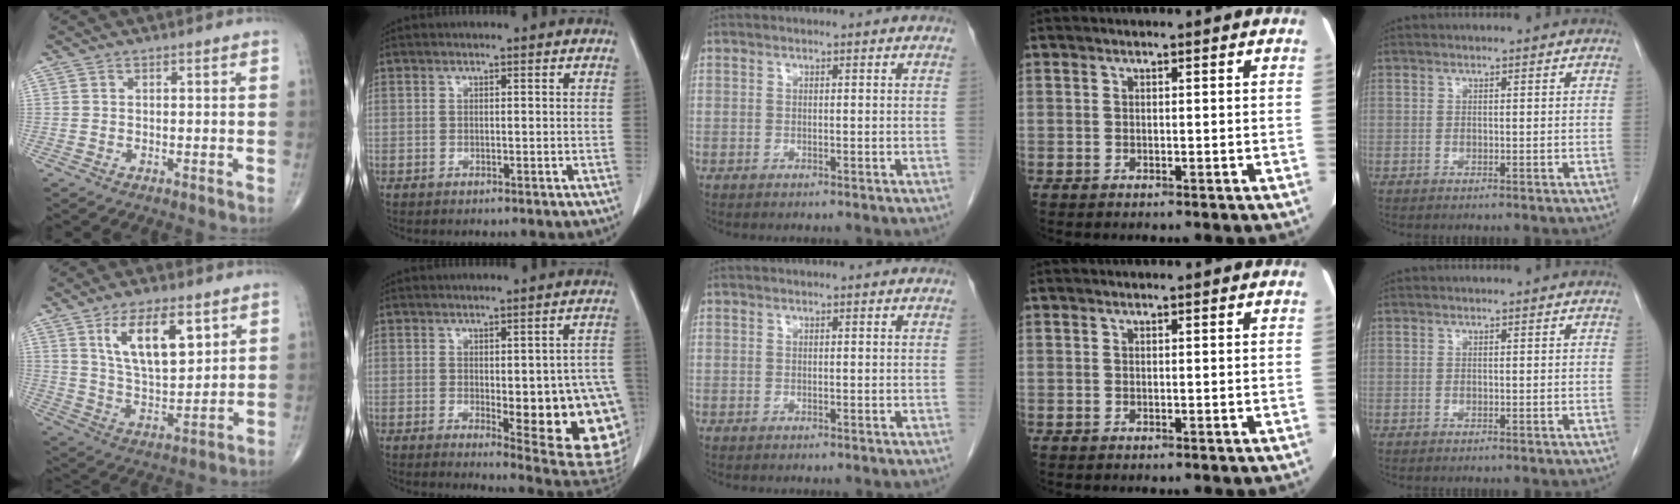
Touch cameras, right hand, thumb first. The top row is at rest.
{"thumb": {"total": 13.8, "force": [6.2, 5.9, 10.8], "torque": [-0.166, -0.033, 0.121]}, "index": {"total": 17.4, "force": [-2.7, 4.3, 16.6], "torque": [-0.137, 0.006, -0.007]}}